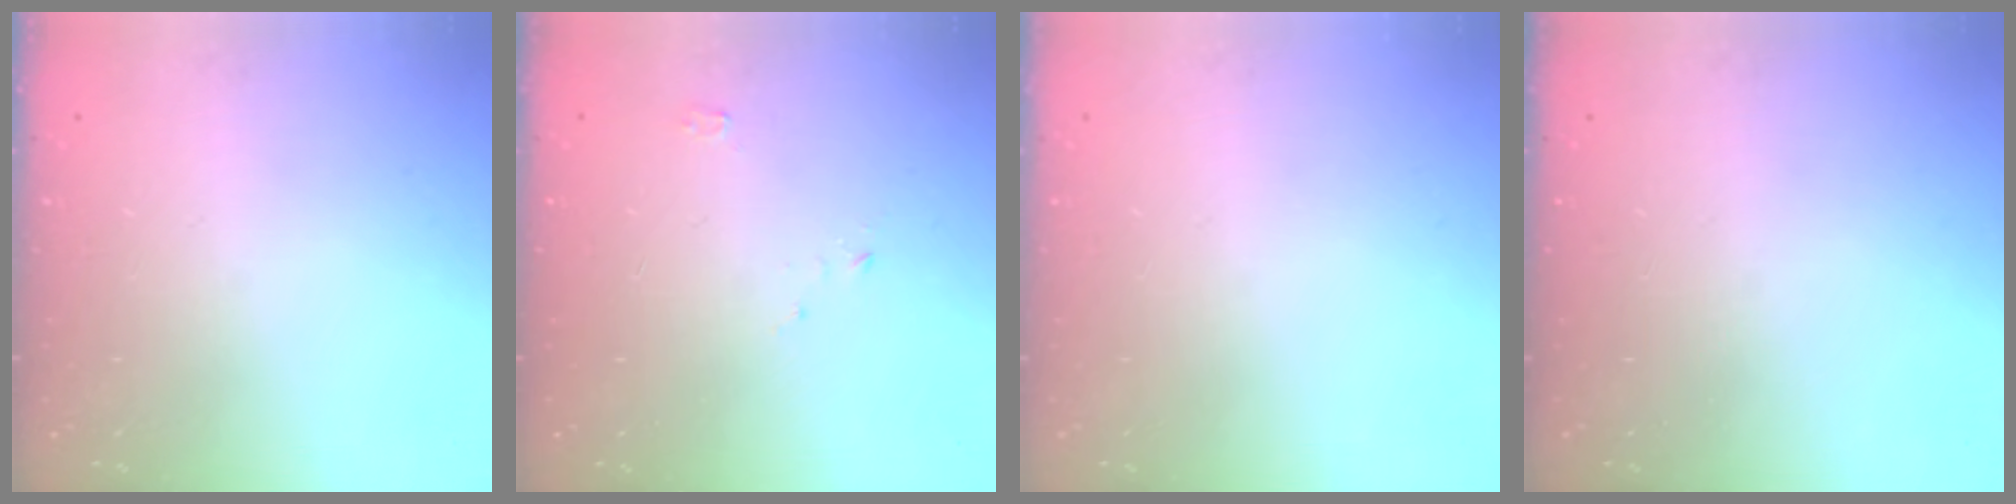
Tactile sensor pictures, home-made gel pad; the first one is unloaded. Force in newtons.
{"total": 2.5, "press": 2.5, "slide": 0.3}
{"total": 0.0}
{"total": 0.0}